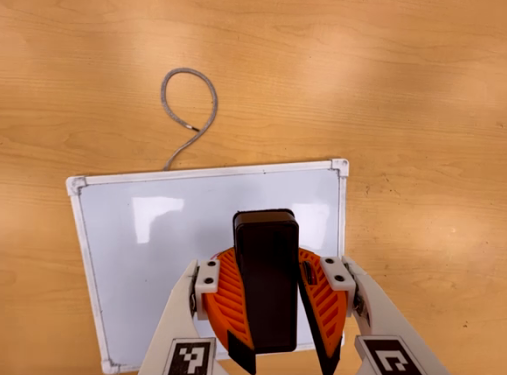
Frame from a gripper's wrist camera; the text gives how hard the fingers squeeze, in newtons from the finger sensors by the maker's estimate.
{"total": 13.2, "left": 13.0, "right": 13.4}